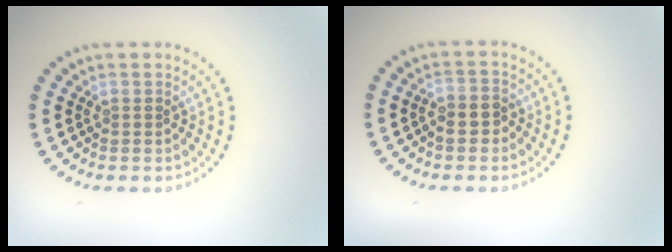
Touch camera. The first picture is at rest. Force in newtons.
{"total": 1.5, "press": 1.3, "slide": 0.6}